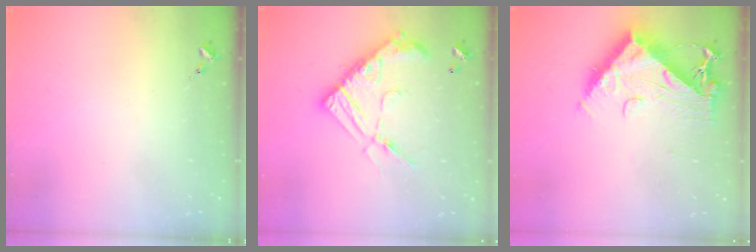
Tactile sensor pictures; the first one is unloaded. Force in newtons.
{"total": 18.6, "press": 18.5, "slide": 1.7}
{"total": 12.0, "press": 11.9, "slide": 1.4}